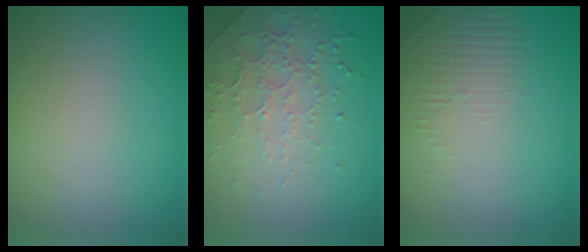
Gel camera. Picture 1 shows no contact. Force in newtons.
{"total": 4.4, "press": 3.0, "slide": 3.2}
{"total": 1.4, "press": 0.3, "slide": 1.4}